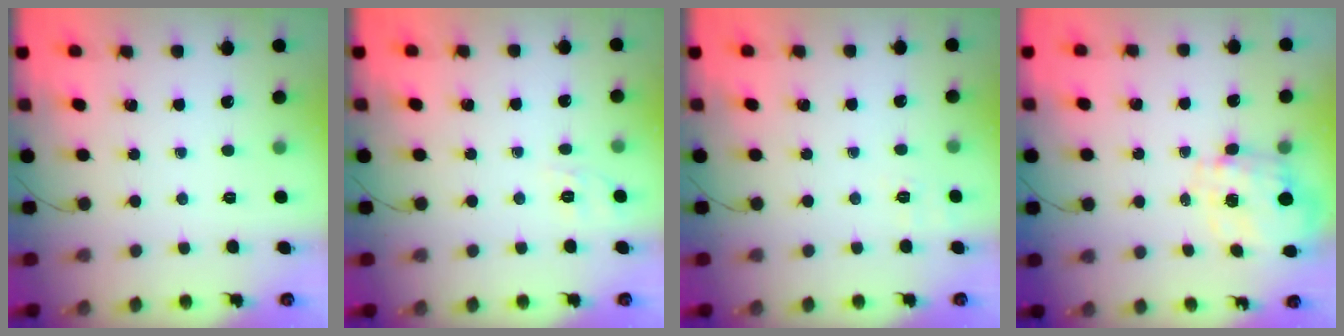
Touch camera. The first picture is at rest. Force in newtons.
{"total": 1.6, "press": 0.0, "slide": 1.6}
{"total": 3.2, "press": 2.7, "slide": 1.8}
{"total": 2.9, "press": 2.7, "slide": 1.1}